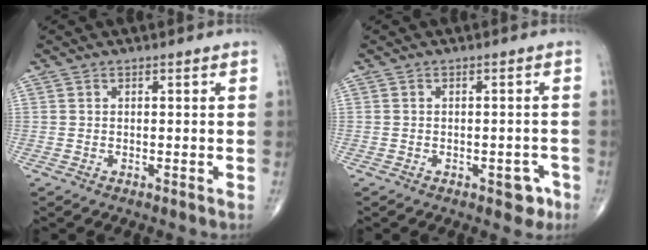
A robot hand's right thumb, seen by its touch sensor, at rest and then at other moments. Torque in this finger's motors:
{"motor_torque": [3.24, 1.77, 1.03, -1.19, 0.56]}